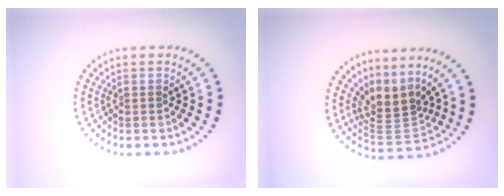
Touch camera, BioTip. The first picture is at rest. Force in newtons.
{"total": 3.5, "press": 2.4, "slide": 2.5}